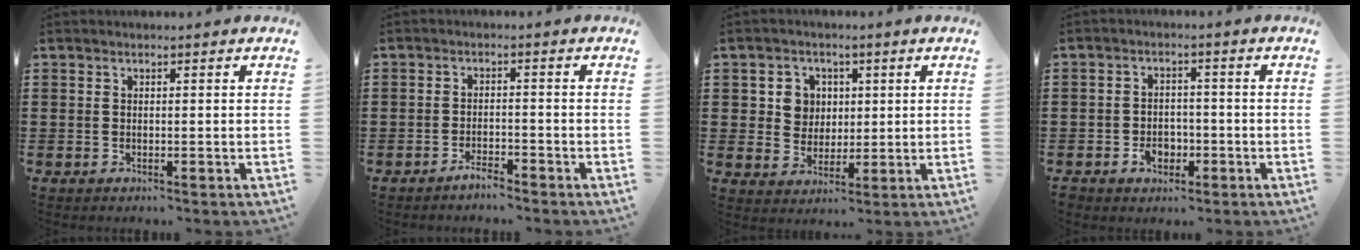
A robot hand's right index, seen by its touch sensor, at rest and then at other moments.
{"total": 2.1, "force": [-2.0, 0.3, 0.6], "torque": [-0.016, 0.002, -0.039]}
{"total": 5.1, "force": [1.2, 4.6, 1.6], "torque": [-0.054, 0.015, 0.020]}
{"total": 3.5, "force": [-1.7, 2.6, 1.6], "torque": [-0.032, 0.007, -0.033]}